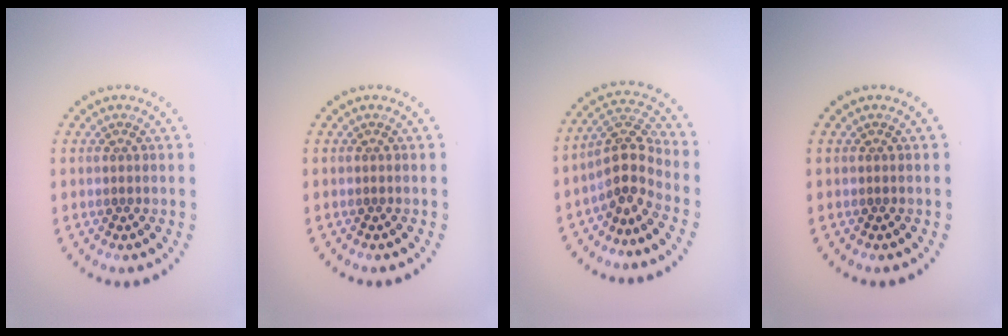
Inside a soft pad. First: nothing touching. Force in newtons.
{"total": 0.0}
{"total": 3.6, "press": 3.0, "slide": 2.0}
{"total": 0.0}